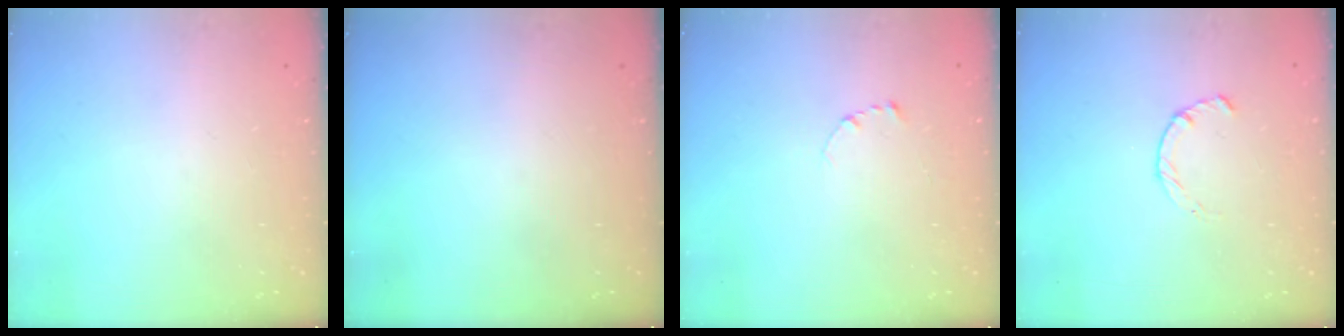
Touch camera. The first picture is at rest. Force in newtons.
{"total": 0.0}
{"total": 2.7, "press": 2.7, "slide": 0.3}
{"total": 2.2, "press": 2.2, "slide": 0.4}